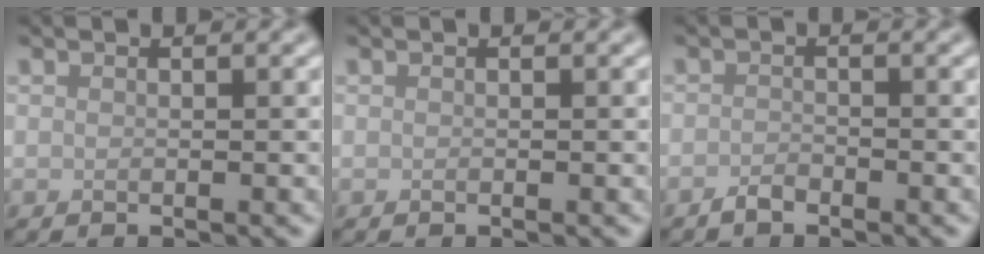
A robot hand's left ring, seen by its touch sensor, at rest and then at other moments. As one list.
[{"total": 0.0}, {"total": 1.1, "force": [-0.9, 0.4, 0.5], "torque": [-0.010, 0.002, -0.019]}]